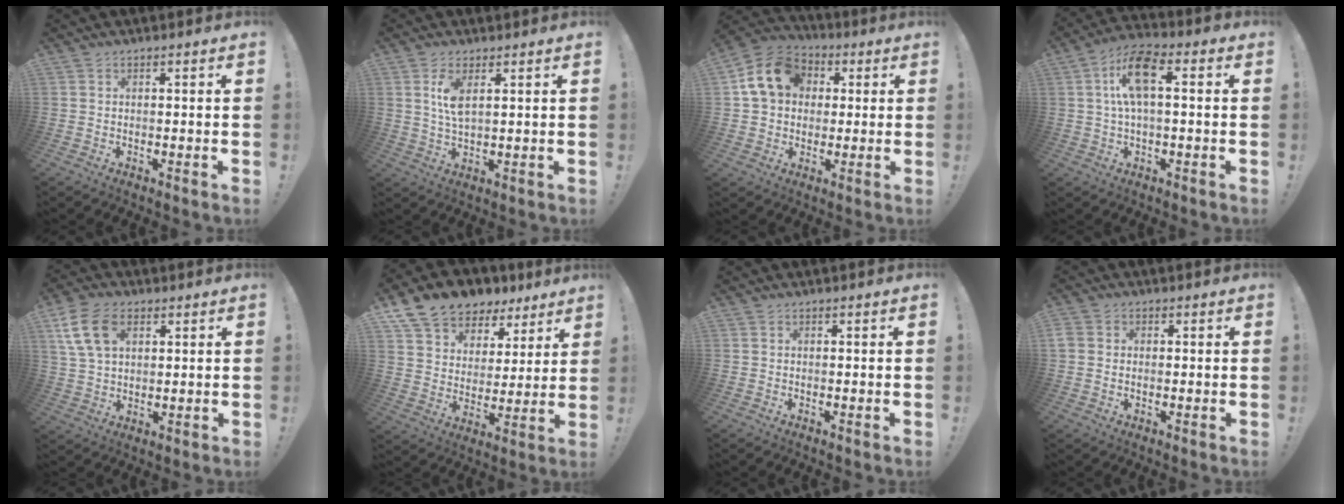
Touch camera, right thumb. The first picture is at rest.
{"total": 5.6, "force": [2.4, 1.9, 4.7], "torque": [-0.084, -0.016, 0.034]}
{"total": 13.5, "force": [4.2, 10.8, 6.9], "torque": [-0.100, -0.004, 0.086]}
{"total": 11.8, "force": [1.4, 5.4, 10.4], "torque": [-0.187, 0.017, 0.025]}
{"total": 12.7, "force": [5.3, 8.2, 8.2], "torque": [-0.153, -0.008, 0.103]}
{"total": 11.1, "force": [8.3, 6.9, 2.7], "torque": [-0.045, -0.068, 0.157]}
{"total": 0.0}
{"total": 3.0, "force": [0.1, 2.7, 1.3], "torque": [-0.035, 0.007, 0.003]}